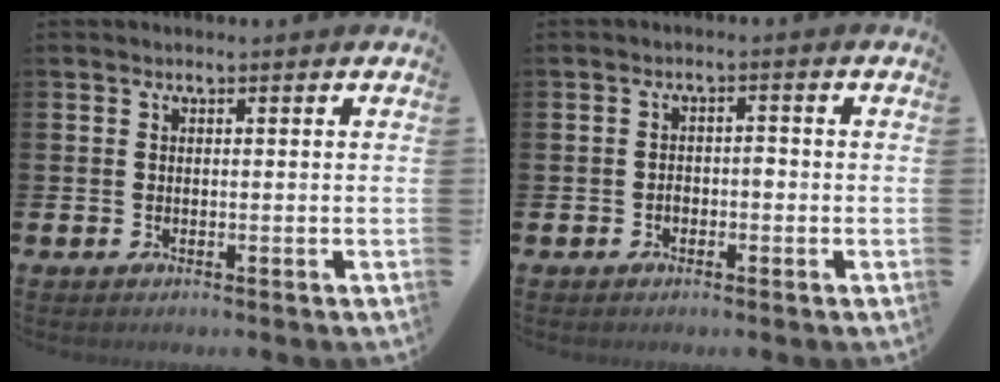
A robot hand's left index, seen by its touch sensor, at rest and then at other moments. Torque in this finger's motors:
{"motor_torque": [0.56, 0.56, 0.02, 0.03]}